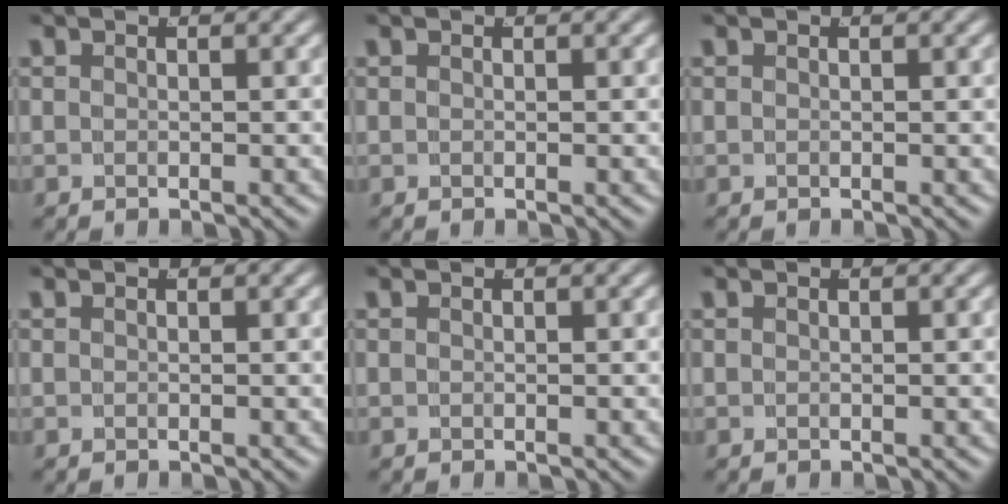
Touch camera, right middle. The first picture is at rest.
{"total": 0.0}
{"total": 0.0}
{"total": 0.0}
{"total": 0.0}
{"total": 0.0}